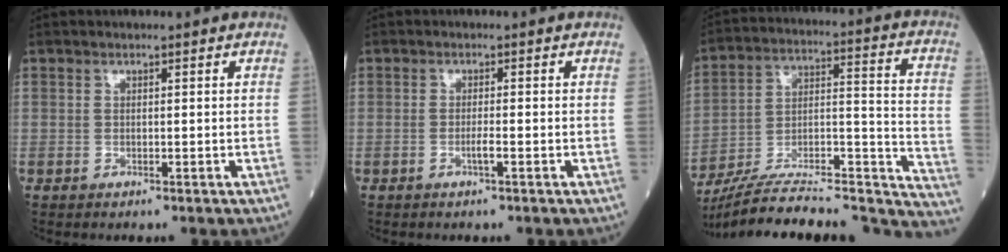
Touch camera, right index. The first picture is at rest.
{"total": 1.3, "force": [-0.5, -0.1, 1.2], "torque": [-0.026, 0.000, -0.007]}
{"total": 30.7, "force": [-26.4, 5.2, 14.8], "torque": [-0.176, 0.009, -0.386]}